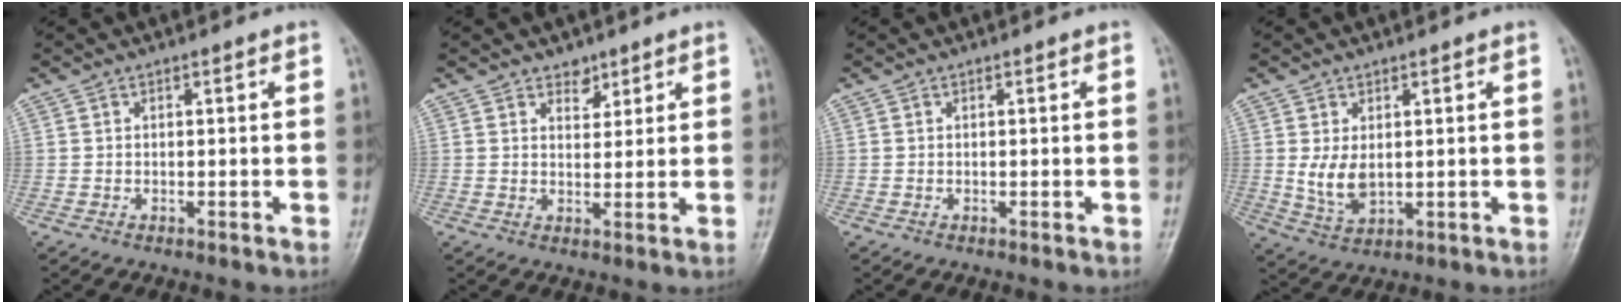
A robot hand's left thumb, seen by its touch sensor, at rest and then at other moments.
{"total": 3.1, "force": [2.3, 1.9, 0.8], "torque": [0.008, -0.015, 0.035]}
{"total": 0.0}
{"total": 5.6, "force": [0.7, 3.5, 4.3], "torque": [-0.073, -0.013, 0.024]}